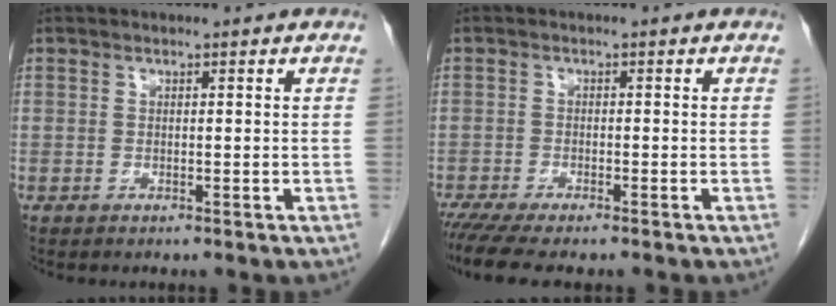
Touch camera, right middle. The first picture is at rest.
{"total": 7.1, "force": [-5.8, 1.0, 4.0], "torque": [-0.058, -0.014, -0.093]}